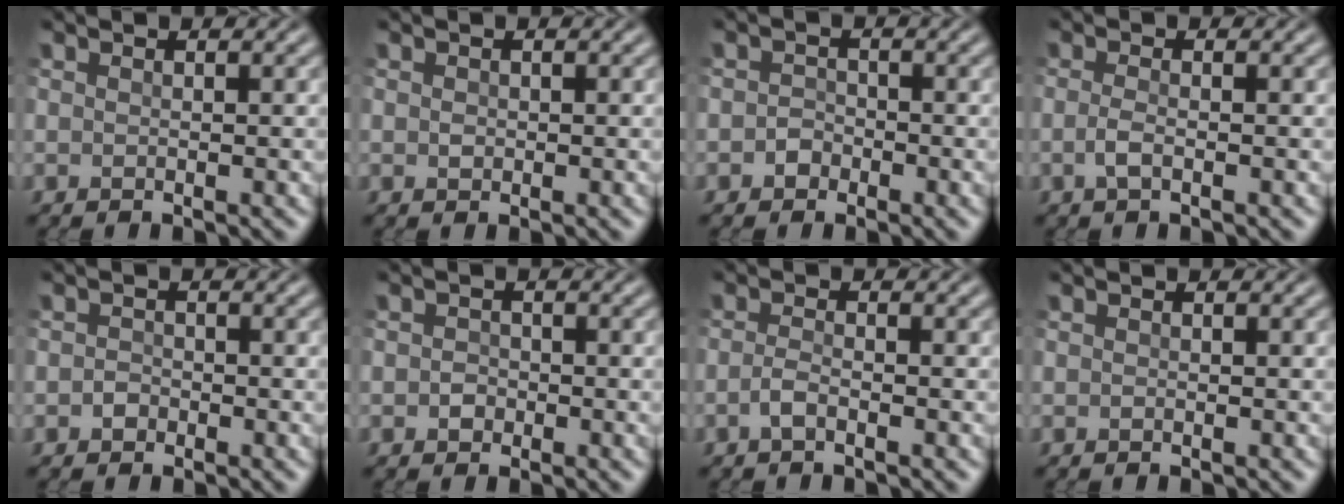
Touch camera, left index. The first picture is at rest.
{"total": 0.6, "force": [0.2, 0.5, 0.2], "torque": [-0.003, 0.003, 0.001]}
{"total": 1.1, "force": [-0.5, 1.0, 0.2], "torque": [0.002, 0.009, -0.011]}
{"total": 1.1, "force": [-0.3, 0.3, 1.0], "torque": [-0.026, 0.005, -0.009]}
{"total": 0.8, "force": [-0.4, 0.7, 0.1], "torque": [0.001, 0.005, -0.008]}
{"total": 1.0, "force": [-0.3, 0.9, 0.2], "torque": [0.001, 0.004, -0.007]}
{"total": 1.1, "force": [-0.6, 0.3, 0.9], "torque": [-0.021, 0.006, -0.015]}
{"total": 0.0}